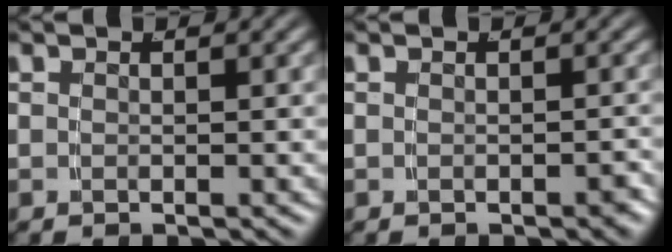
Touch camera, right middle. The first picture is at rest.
{"total": 0.8, "force": [-0.6, 0.4, 0.3], "torque": [-0.004, 0.002, -0.011]}